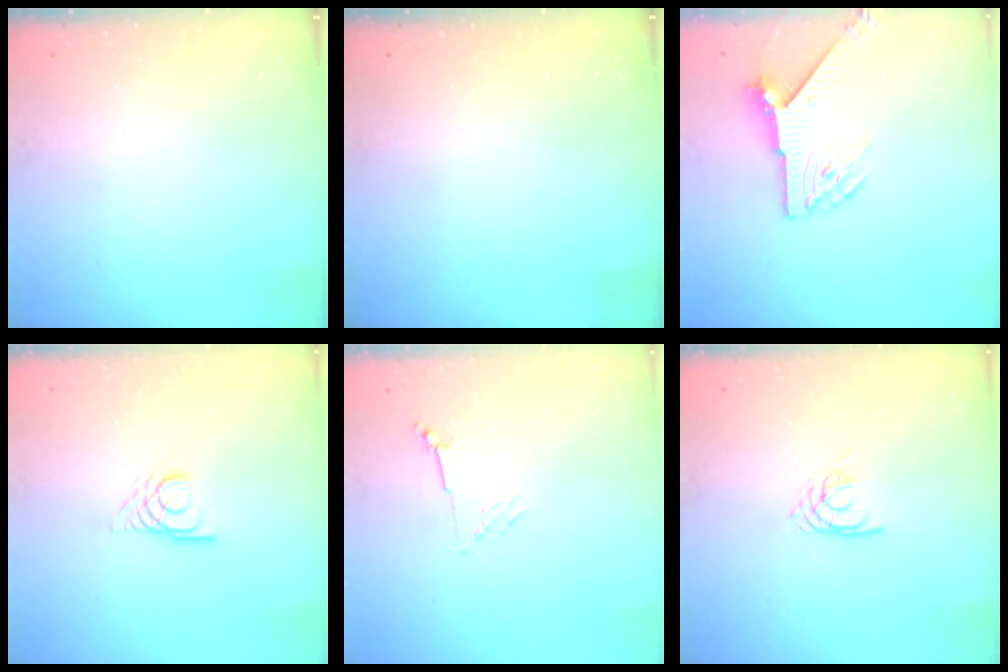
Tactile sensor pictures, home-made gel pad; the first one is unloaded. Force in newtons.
{"total": 0.0}
{"total": 6.4, "press": 6.4, "slide": 0.7}
{"total": 4.5, "press": 4.4, "slide": 0.4}
{"total": 2.8, "press": 2.7, "slide": 0.6}
{"total": 5.1, "press": 5.1, "slide": 0.4}